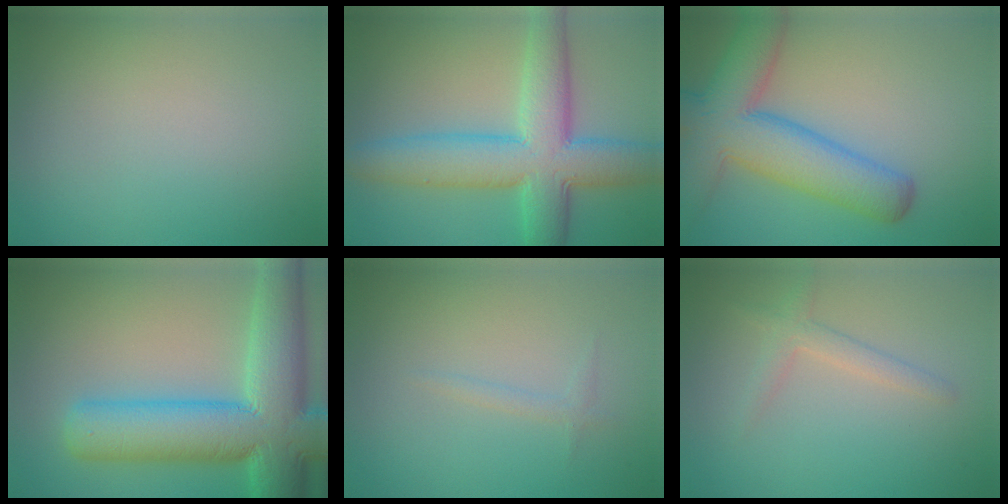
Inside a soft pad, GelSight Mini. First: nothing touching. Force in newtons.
{"total": 8.9, "press": 8.9, "slide": 0.1}
{"total": 9.3, "press": 9.3, "slide": 0.7}
{"total": 12.8, "press": 12.8, "slide": 0.4}
{"total": 0.8, "press": 0.8, "slide": 0.1}
{"total": 1.9, "press": 1.9, "slide": 0.1}